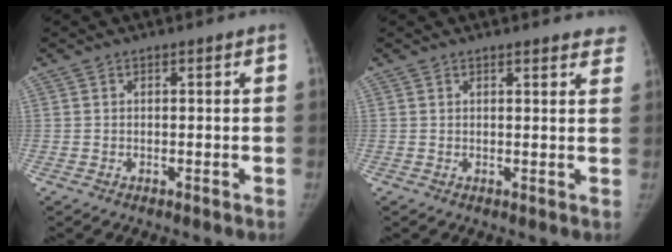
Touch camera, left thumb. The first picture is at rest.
{"total": 6.3, "force": [5.5, 1.8, 2.6], "torque": [-0.001, -0.015, 0.051]}